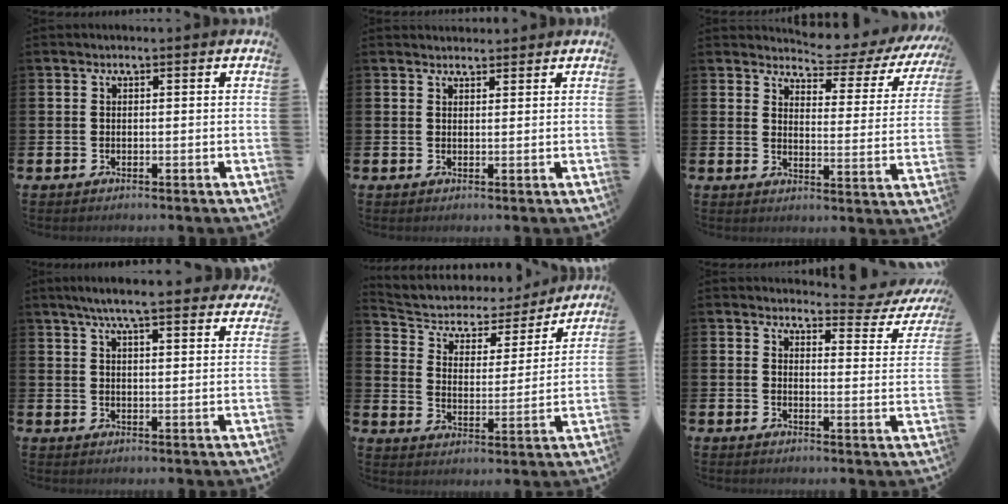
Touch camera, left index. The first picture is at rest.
{"total": 1.9, "force": [1.8, 0.6, -0.1], "torque": [0.014, -0.008, 0.031]}
{"total": 4.3, "force": [3.9, 1.3, 1.2], "torque": [-0.028, -0.042, 0.058]}
{"total": 6.6, "force": [6.0, 0.6, 2.6], "torque": [-0.053, -0.025, 0.104]}
{"total": 5.1, "force": [4.2, 2.7, 1.0], "torque": [-0.047, -0.033, 0.063]}
{"total": 3.2, "force": [2.9, 1.0, 0.8], "torque": [-0.006, -0.029, 0.042]}